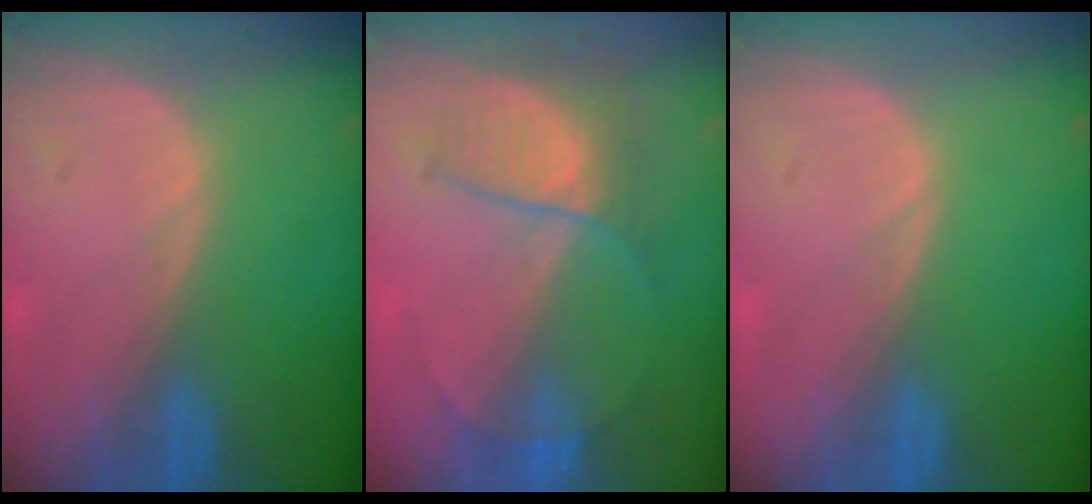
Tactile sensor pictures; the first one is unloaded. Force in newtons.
{"total": 7.3, "press": 6.2, "slide": 3.9}
{"total": 0.0}